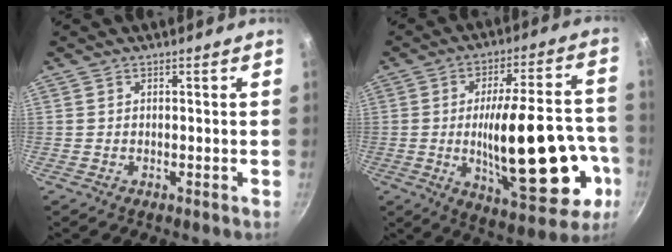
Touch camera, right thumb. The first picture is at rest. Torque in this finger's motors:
{"motor_torque": [2.49, 2.51, 2.49, -0.28, 0.60]}